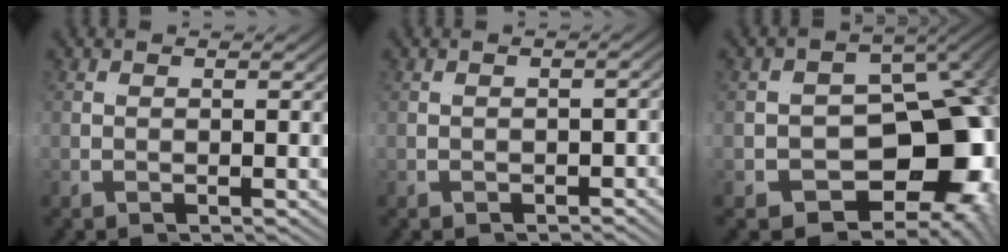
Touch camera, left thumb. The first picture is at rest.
{"total": 1.1, "force": [-0.6, 1.0, 0.0], "torque": [0.004, -0.001, -0.006]}
{"total": 16.0, "force": [-1.3, 11.1, 11.5], "torque": [-0.164, -0.033, -0.008]}